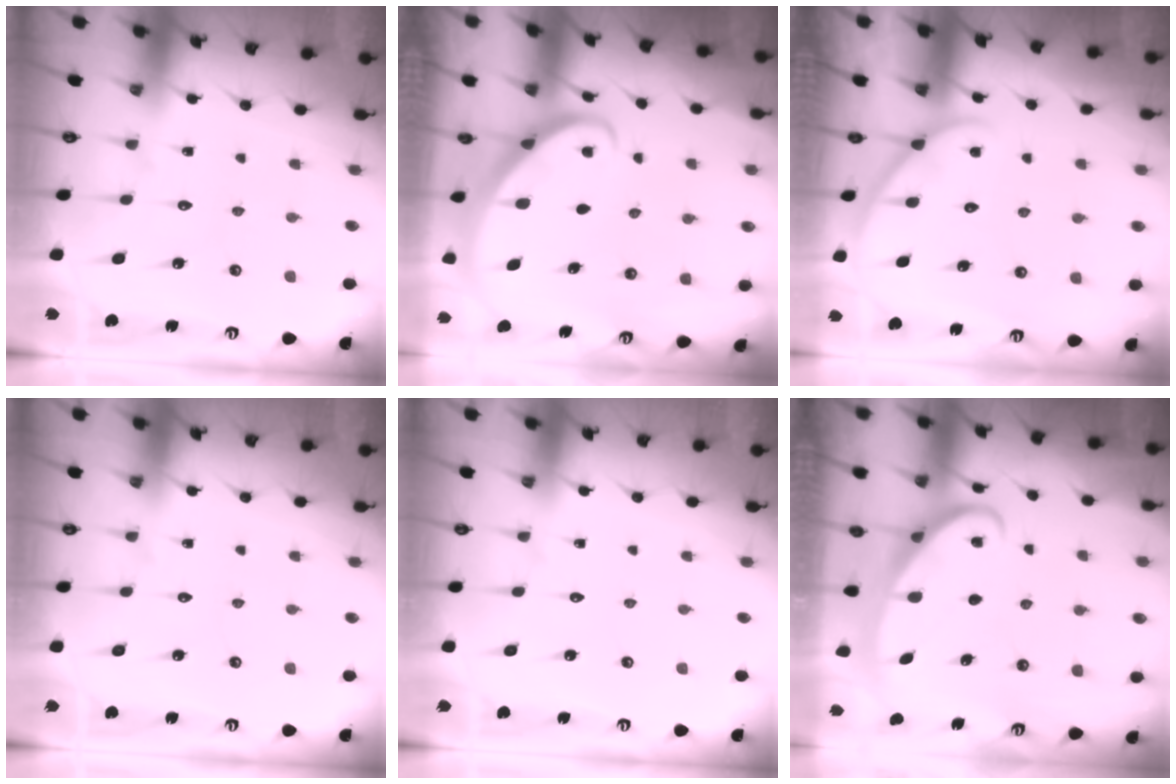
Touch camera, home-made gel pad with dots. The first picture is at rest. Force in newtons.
{"total": 2.7, "press": 2.7, "slide": 0.2}
{"total": 3.3, "press": 3.3, "slide": 0.3}
{"total": 0.0}
{"total": 0.0}
{"total": 2.8, "press": 2.8, "slide": 0.4}